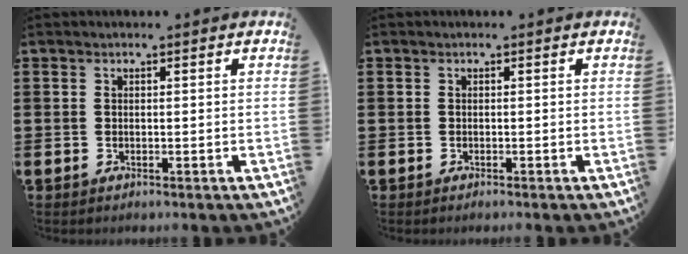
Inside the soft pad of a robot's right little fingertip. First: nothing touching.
{"total": 0.0}